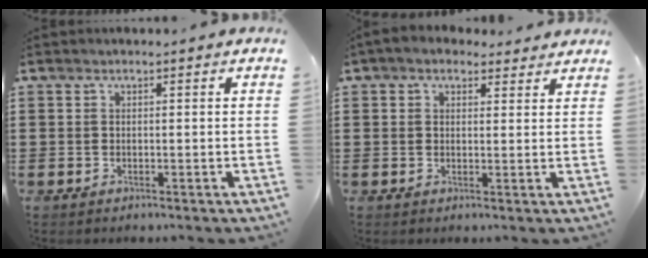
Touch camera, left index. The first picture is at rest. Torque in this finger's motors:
{"motor_torque": [2.14, 0.00, 0.94, 0.20]}